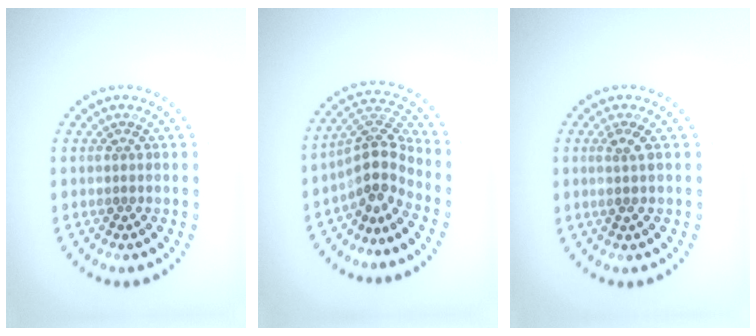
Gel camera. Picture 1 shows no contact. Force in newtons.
{"total": 3.8, "press": 2.7, "slide": 2.7}
{"total": 1.3, "press": 1.1, "slide": 0.7}